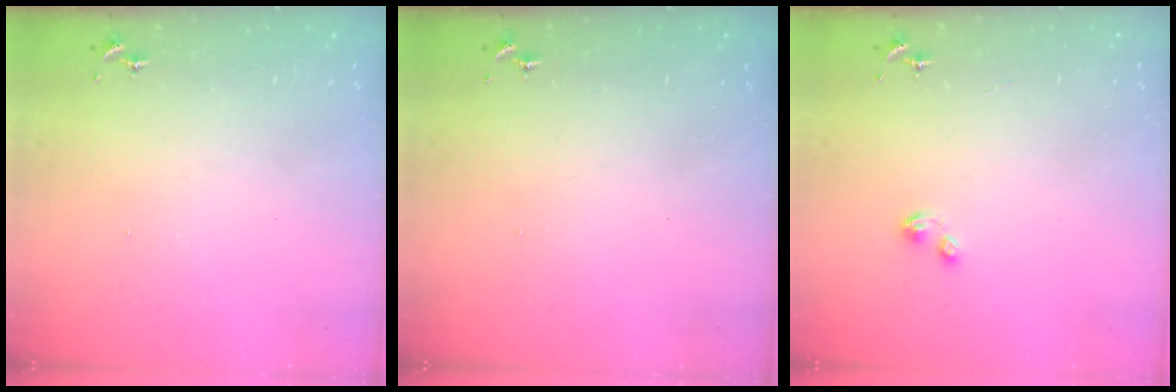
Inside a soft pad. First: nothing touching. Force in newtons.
{"total": 0.0}
{"total": 2.2, "press": 2.2, "slide": 0.3}